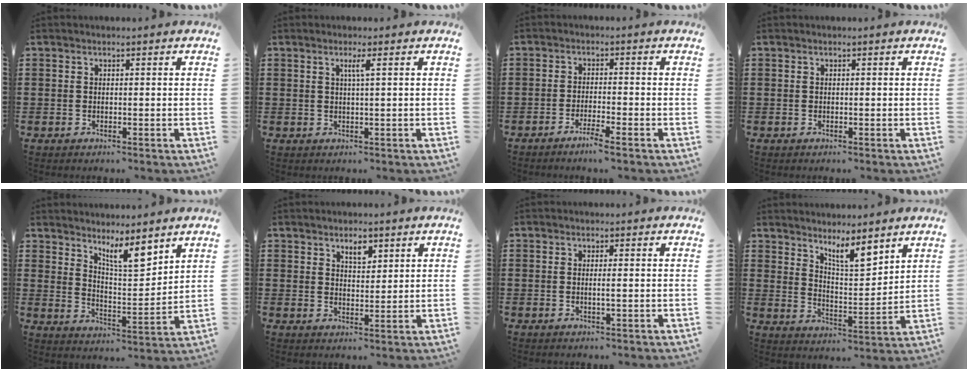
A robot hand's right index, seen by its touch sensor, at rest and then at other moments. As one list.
[{"total": 1.7, "force": [0.5, -0.3, 1.5], "torque": [-0.029, -0.003, 0.007]}, {"total": 2.5, "force": [-2.0, -0.3, 1.4], "torque": [-0.031, -0.003, -0.039]}, {"total": 0.0}, {"total": 7.1, "force": [5.9, 1.7, 3.6], "torque": [-0.064, -0.028, 0.101]}, {"total": 2.9, "force": [2.1, 1.3, 1.6], "torque": [-0.029, 0.001, 0.036]}, {"total": 1.2, "force": [-0.1, -0.1, 1.2], "torque": [-0.023, -0.004, -0.003]}, {"total": 6.6, "force": [5.6, 1.3, 3.2], "torque": [-0.063, -0.025, 0.097]}]